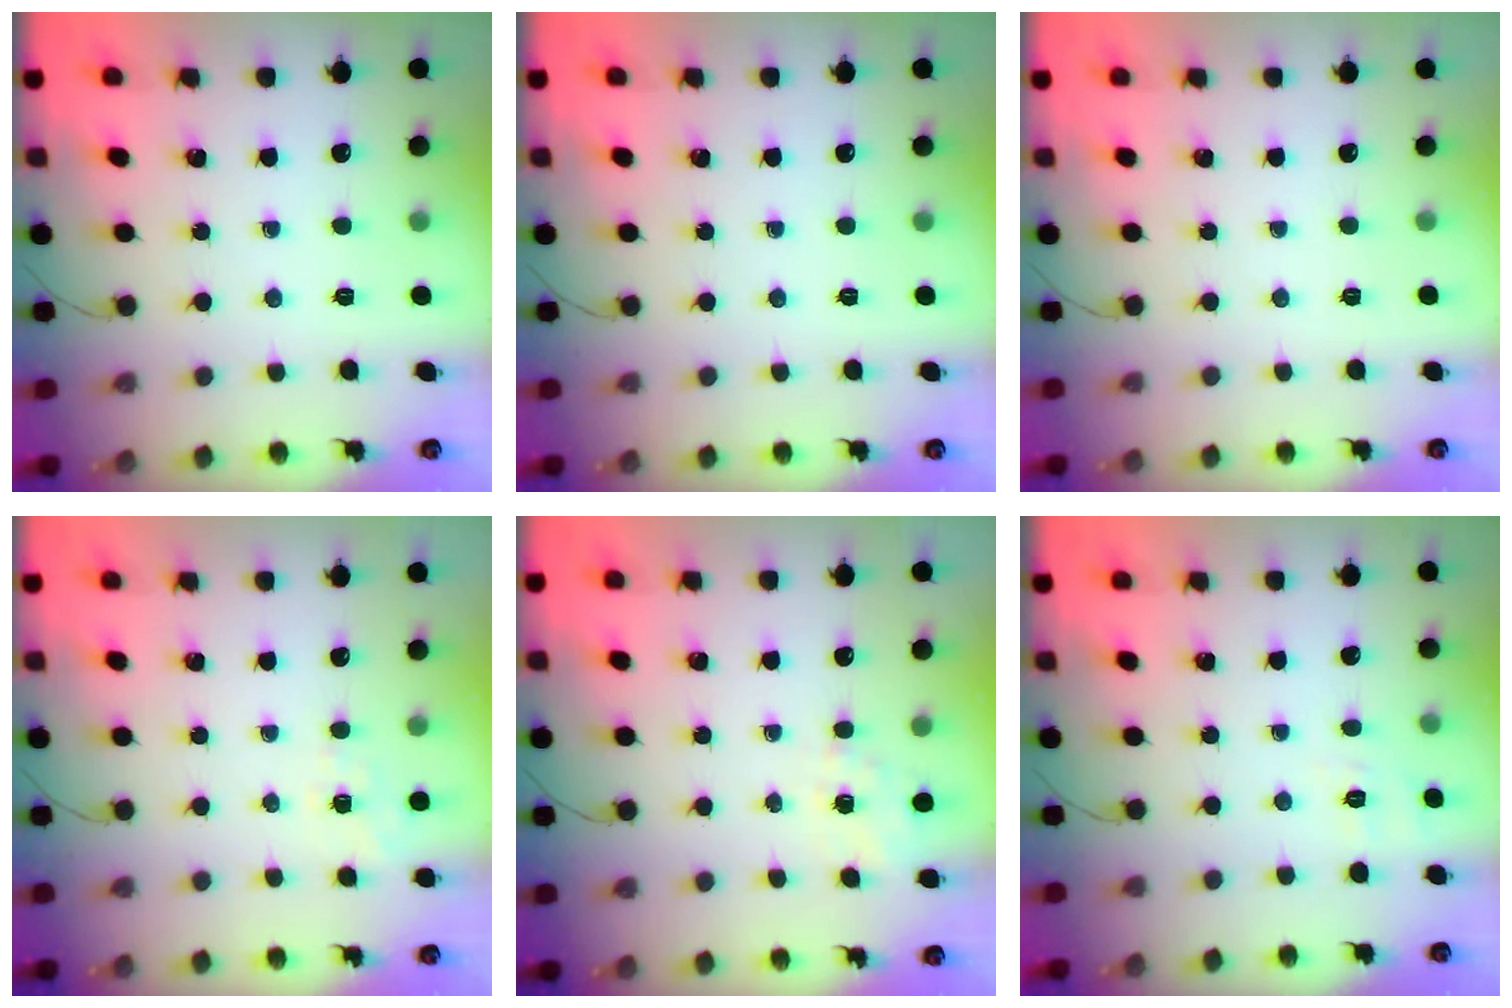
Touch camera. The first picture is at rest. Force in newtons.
{"total": 0.0}
{"total": 2.4, "press": 2.3, "slide": 0.5}
{"total": 4.5, "press": 4.3, "slide": 1.5}
{"total": 1.5, "press": 1.1, "slide": 1.1}
{"total": 2.9, "press": 2.2, "slide": 1.9}